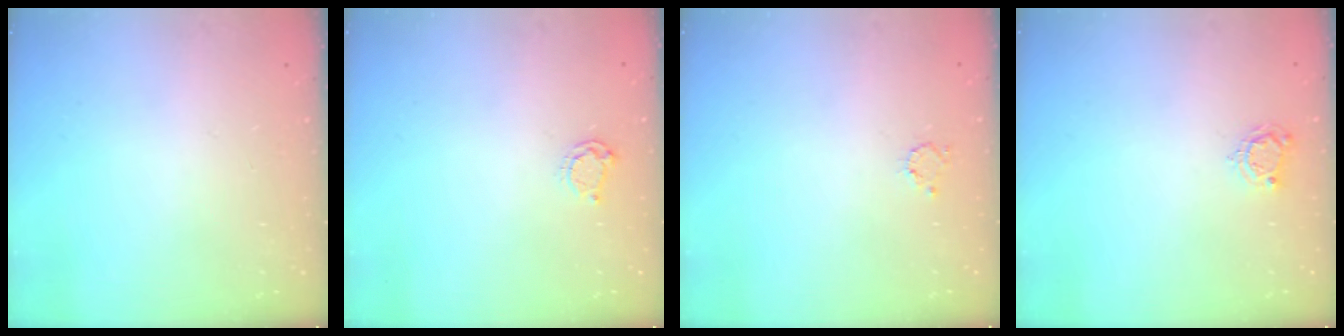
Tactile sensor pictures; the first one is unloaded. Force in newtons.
{"total": 3.3, "press": 3.2, "slide": 0.4}
{"total": 2.6, "press": 2.6, "slide": 0.4}
{"total": 4.3, "press": 4.3, "slide": 0.4}